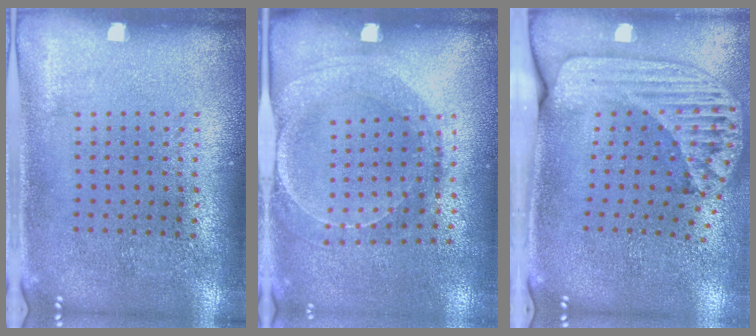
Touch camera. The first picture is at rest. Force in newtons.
{"total": 1.6, "press": 1.5, "slide": 0.4}
{"total": 2.4, "press": 1.7, "slide": 1.7}